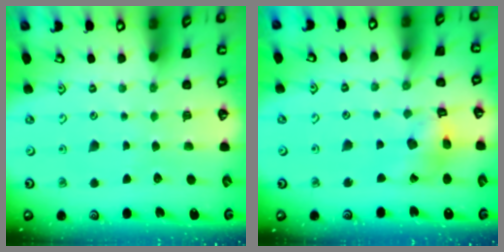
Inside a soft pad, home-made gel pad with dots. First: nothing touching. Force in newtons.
{"total": 9.3, "press": 9.3, "slide": 1.0}